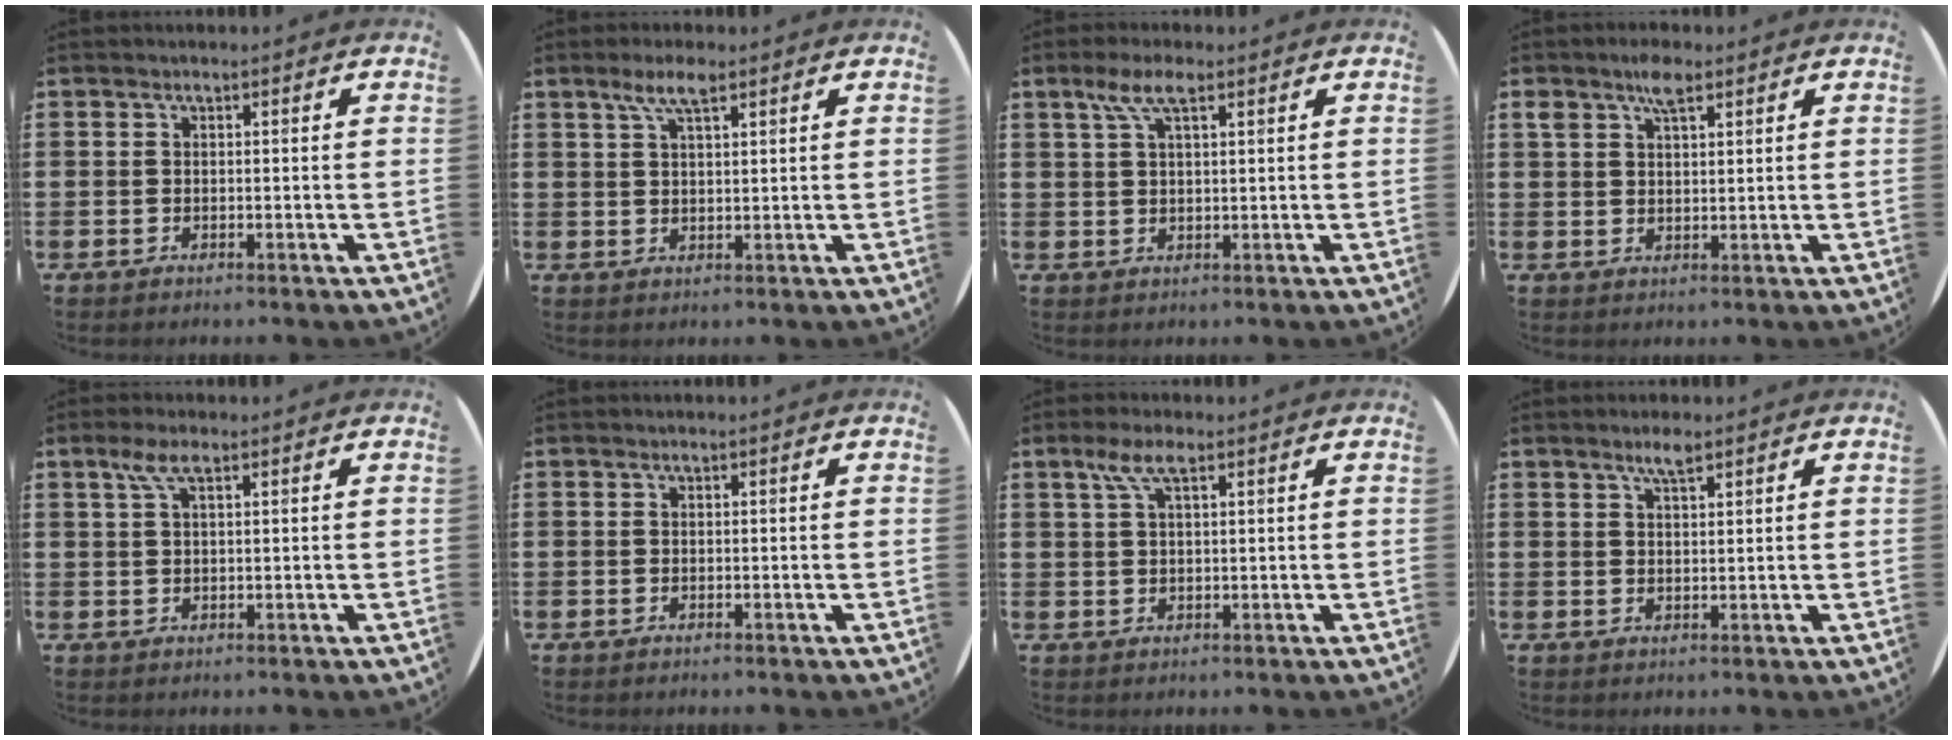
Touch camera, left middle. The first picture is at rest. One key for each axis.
{"total": 3.9, "fx": 2.6, "fy": 1.0, "fz": 2.7, "tx": -0.059, "ty": 0.007, "tz": 0.045}
{"total": 4.4, "fx": 2.5, "fy": 1.3, "fz": 3.4, "tx": -0.073, "ty": 0.008, "tz": 0.042}
{"total": 3.9, "fx": 2.7, "fy": 1.5, "fz": 2.4, "tx": -0.037, "ty": 0.001, "tz": 0.043}
{"total": 3.1, "fx": 1.7, "fy": 0.8, "fz": 2.5, "tx": -0.053, "ty": 0.008, "tz": 0.028}
{"total": 0.0}
{"total": 4.0, "fx": 2.2, "fy": 1.1, "fz": 3.1, "tx": -0.067, "ty": 0.008, "tz": 0.037}
{"total": 2.6, "fx": 2.0, "fy": 0.5, "fz": 1.5, "tx": -0.032, "ty": 0.003, "tz": 0.035}